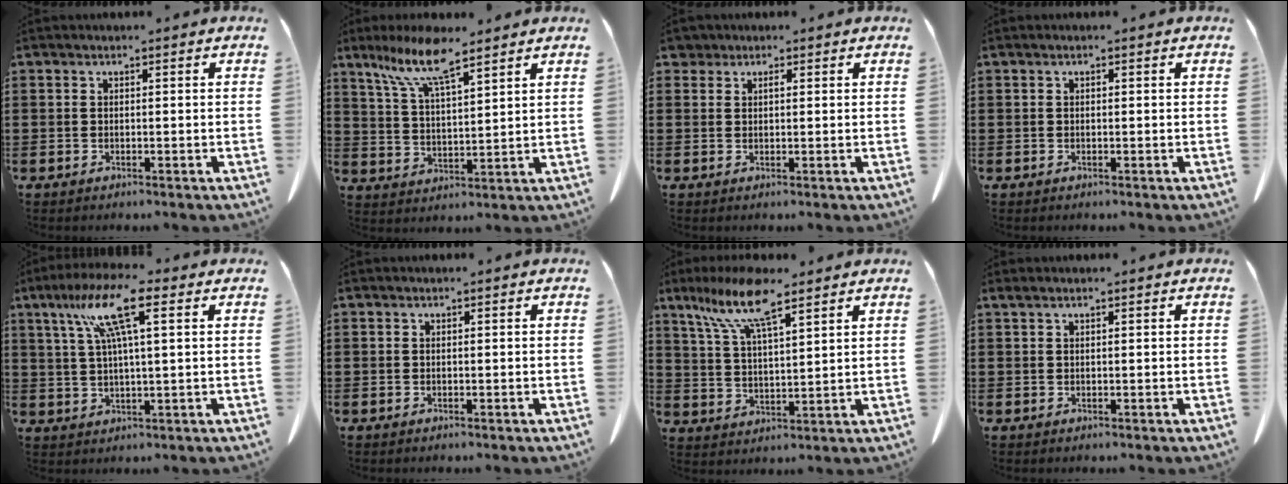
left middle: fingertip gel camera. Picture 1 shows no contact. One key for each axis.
{"total": 9.7, "fx": 7.1, "fy": 1.8, "fz": 6.4, "tx": -0.141, "ty": -0.014, "tz": 0.128}
{"total": 1.7, "fx": 1.1, "fy": 1.1, "fz": 0.6, "tx": -0.018, "ty": 0.007, "tz": 0.021}
{"total": 0.0}
{"total": 11.2, "fx": 4.9, "fy": 2.1, "fz": 9.9, "tx": -0.213, "ty": 0.006, "tz": 0.078}
{"total": 0.0}
{"total": 10.8, "fx": 7.3, "fy": 2.4, "fz": 7.5, "tx": -0.170, "ty": -0.012, "tz": 0.129}
{"total": 0.6, "fx": 0.4, "fy": 0.1, "fz": 0.4, "tx": -0.010, "ty": 0.001, "tz": 0.008}